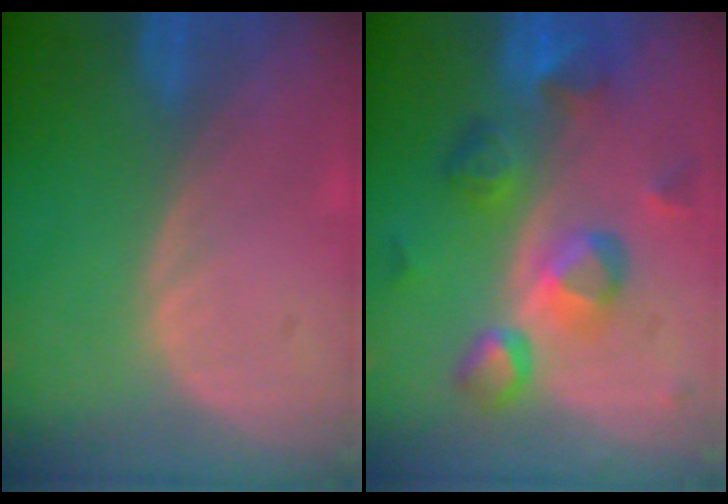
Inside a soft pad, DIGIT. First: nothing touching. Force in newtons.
{"total": 9.2, "press": 8.4, "slide": 3.8}